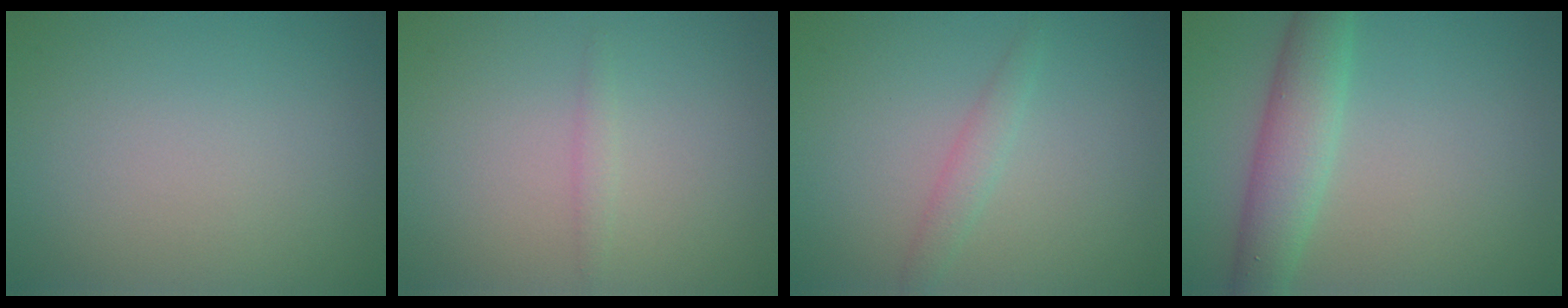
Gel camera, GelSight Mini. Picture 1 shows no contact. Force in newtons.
{"total": 0.9, "press": 0.9, "slide": 0.0}
{"total": 1.4, "press": 1.4, "slide": 0.1}
{"total": 4.7, "press": 4.7, "slide": 0.3}